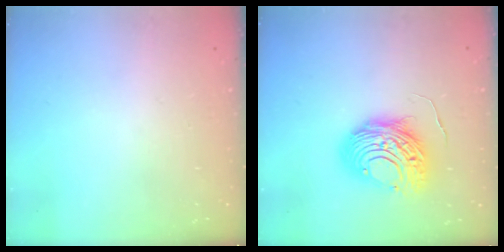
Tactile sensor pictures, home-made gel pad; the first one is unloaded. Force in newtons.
{"total": 12.3, "press": 12.2, "slide": 0.9}